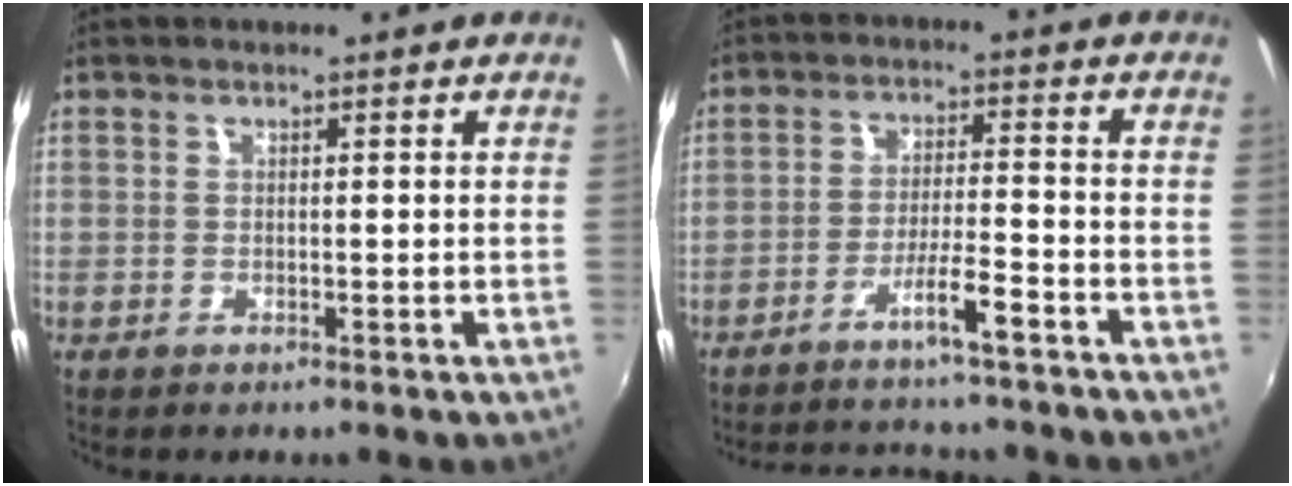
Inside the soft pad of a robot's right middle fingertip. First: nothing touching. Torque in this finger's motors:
{"motor_torque": [1.07, -1.07, 0.25, 0.06]}